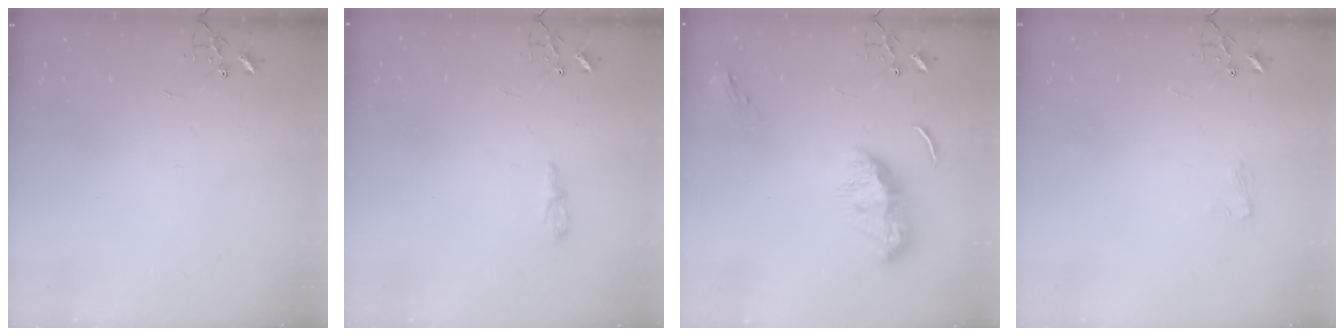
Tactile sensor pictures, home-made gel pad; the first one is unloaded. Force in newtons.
{"total": 6.3, "press": 6.2, "slide": 0.8}
{"total": 11.6, "press": 11.6, "slide": 0.3}
{"total": 5.7, "press": 5.7, "slide": 0.7}